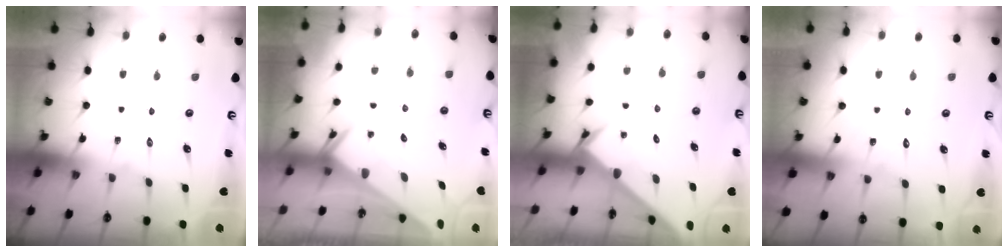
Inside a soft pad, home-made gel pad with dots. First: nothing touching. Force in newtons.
{"total": 2.5, "press": 2.5, "slide": 0.1}
{"total": 2.7, "press": 2.7, "slide": 0.3}
{"total": 5.0, "press": 5.0, "slide": 0.5}